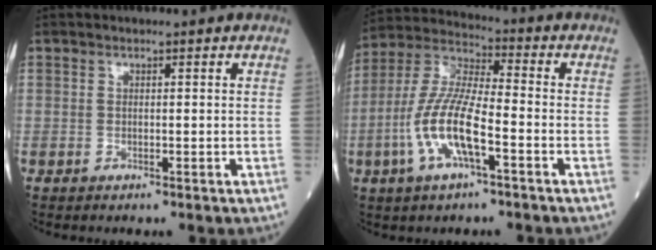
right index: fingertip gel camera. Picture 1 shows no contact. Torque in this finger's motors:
{"motor_torque": [1.17, -0.97, 0.59, 0.21]}